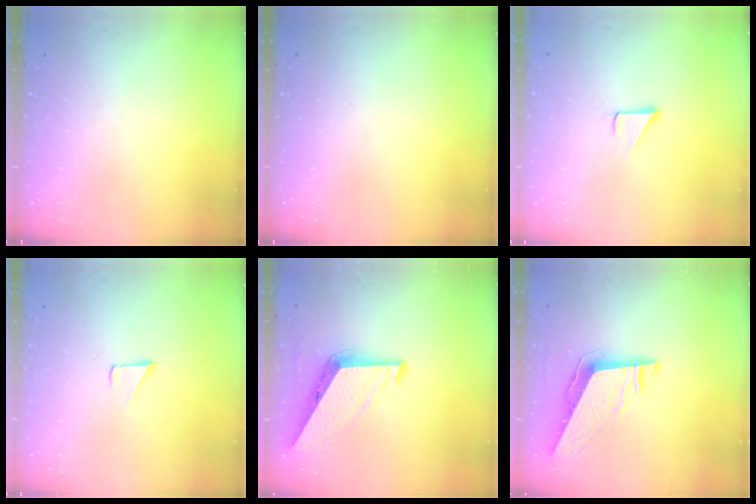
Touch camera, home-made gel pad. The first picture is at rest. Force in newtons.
{"total": 0.0}
{"total": 1.9, "press": 1.9, "slide": 0.1}
{"total": 2.4, "press": 2.4, "slide": 0.2}
{"total": 6.8, "press": 6.8, "slide": 0.4}
{"total": 9.7, "press": 9.7, "slide": 1.2}